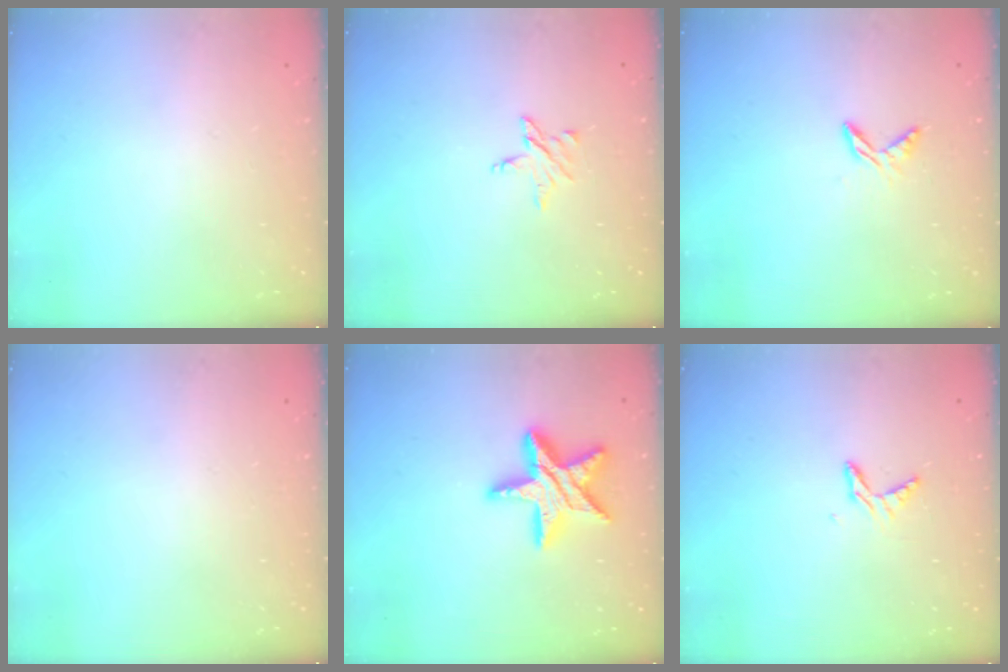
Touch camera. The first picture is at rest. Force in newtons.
{"total": 4.2, "press": 4.2, "slide": 0.4}
{"total": 5.1, "press": 5.1, "slide": 0.4}
{"total": 0.0}
{"total": 16.8, "press": 16.8, "slide": 1.1}
{"total": 5.5, "press": 5.4, "slide": 0.5}